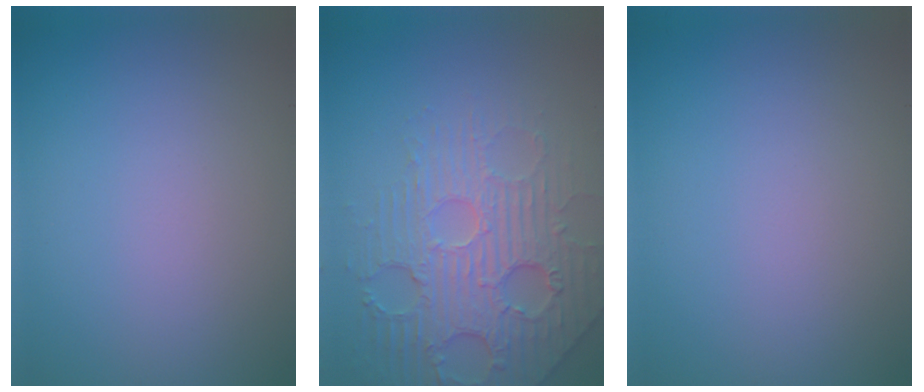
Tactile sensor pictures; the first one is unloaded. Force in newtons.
{"total": 6.1, "press": 4.9, "slide": 3.7}
{"total": 0.0}